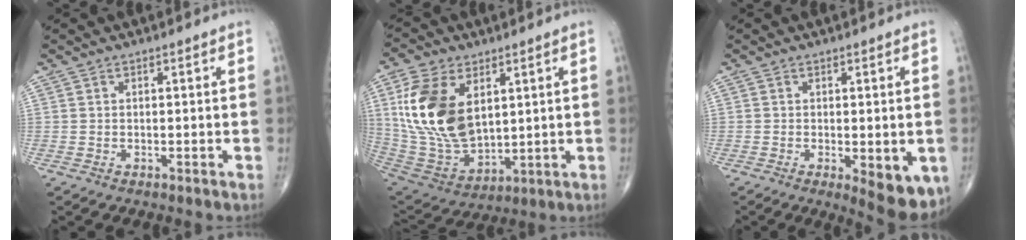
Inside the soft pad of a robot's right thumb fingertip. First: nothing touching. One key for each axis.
{"total": 19.0, "fx": 5.1, "fy": 11.2, "fz": 14.4, "tx": -0.273, "ty": -0.026, "tz": 0.109}
{"total": 9.2, "fx": -3.1, "fy": 3.5, "fz": 8.0, "tx": -0.092, "ty": -0.017, "tz": -0.036}